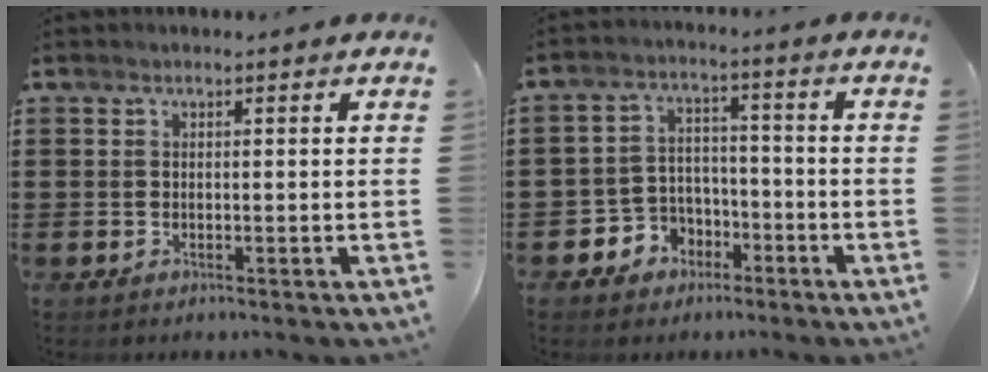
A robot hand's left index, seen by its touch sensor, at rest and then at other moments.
{"total": 4.9, "force": [-3.0, 3.9, 0.7], "torque": [-0.031, 0.010, -0.061]}